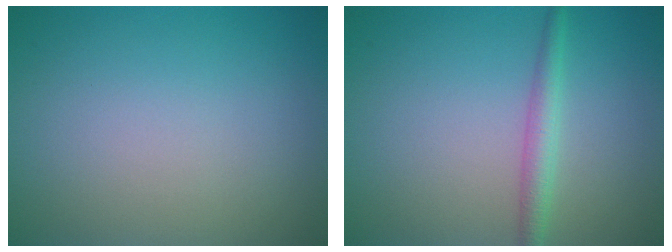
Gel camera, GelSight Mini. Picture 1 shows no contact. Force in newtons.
{"total": 2.1, "press": 2.1, "slide": 0.1}